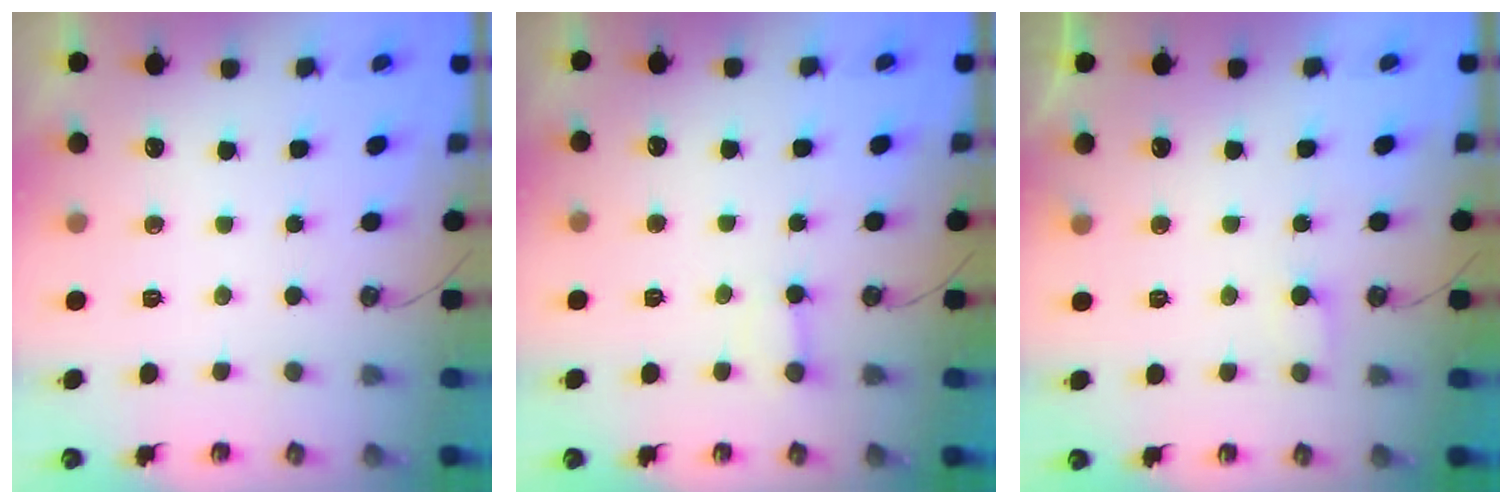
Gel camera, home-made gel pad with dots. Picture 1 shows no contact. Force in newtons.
{"total": 2.2, "press": 2.2, "slide": 0.2}
{"total": 5.6, "press": 5.6, "slide": 0.4}